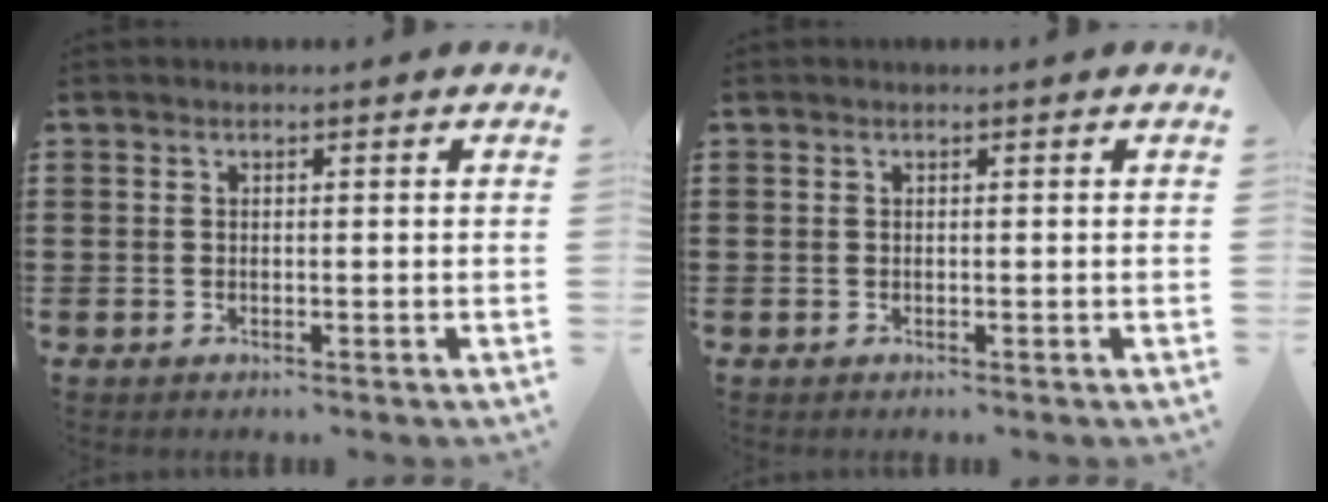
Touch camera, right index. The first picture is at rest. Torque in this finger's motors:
{"motor_torque": [1.07, 1.07, 0.00, 0.00]}